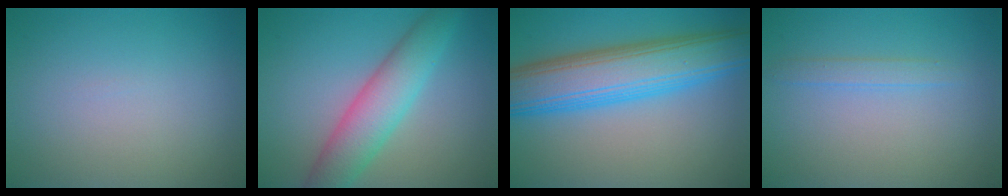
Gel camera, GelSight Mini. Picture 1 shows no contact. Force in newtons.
{"total": 5.8, "press": 5.8, "slide": 0.0}
{"total": 9.5, "press": 9.5, "slide": 0.2}
{"total": 1.3, "press": 1.3, "slide": 0.0}